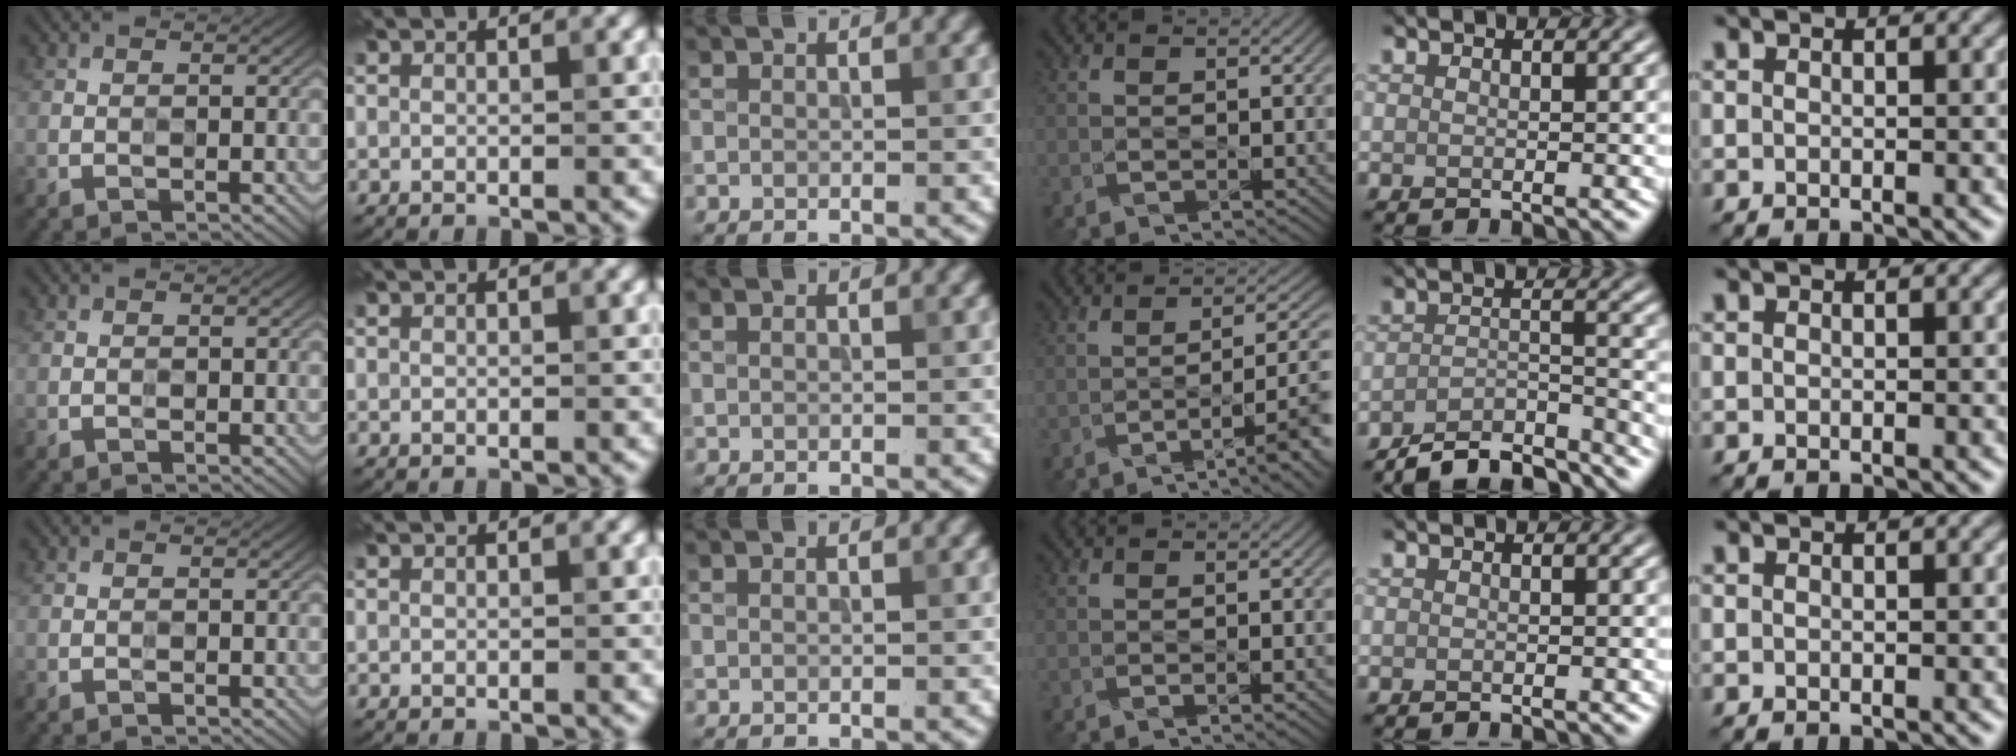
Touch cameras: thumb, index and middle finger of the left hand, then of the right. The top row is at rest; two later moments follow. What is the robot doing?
{"motion": "wipe", "object": "mirror"}